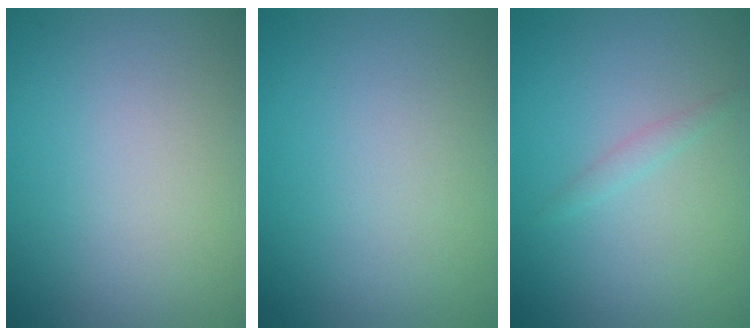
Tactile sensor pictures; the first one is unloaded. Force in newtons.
{"total": 0.0}
{"total": 0.9, "press": 0.8, "slide": 0.0}